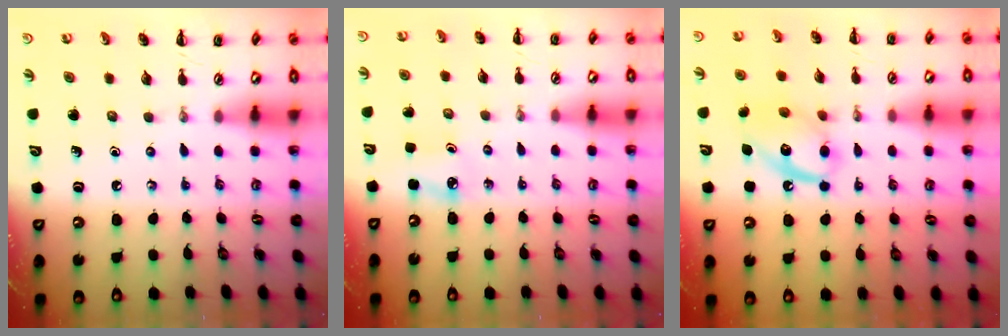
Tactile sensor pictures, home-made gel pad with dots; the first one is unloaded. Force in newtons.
{"total": 4.4, "press": 4.3, "slide": 1.2}
{"total": 12.3, "press": 12.2, "slide": 0.7}